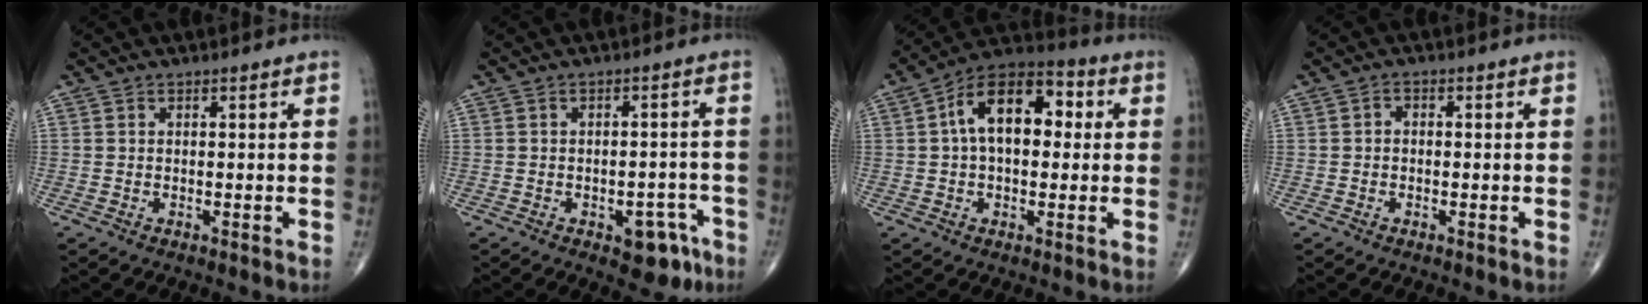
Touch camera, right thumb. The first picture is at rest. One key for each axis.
{"total": 6.8, "fx": -3.6, "fy": 3.6, "fz": 4.4, "tx": -0.026, "ty": 0.027, "tz": -0.041}
{"total": 14.4, "fx": 2.3, "fy": 8.5, "fz": 11.5, "tx": -0.167, "ty": 0.035, "tz": 0.026}
{"total": 1.2, "fx": -0.2, "fy": 0.9, "fz": 0.7, "tx": -0.004, "ty": 0.005, "tz": -0.008}